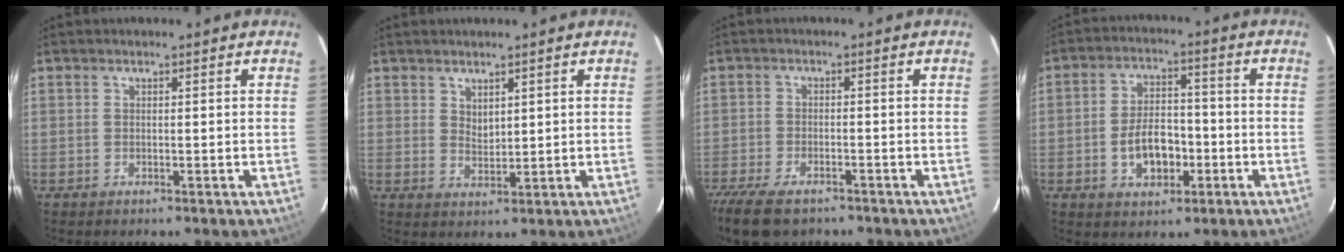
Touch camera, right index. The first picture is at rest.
{"total": 2.5, "force": [1.8, 1.3, 1.2], "torque": [-0.017, -0.002, 0.033]}
{"total": 11.4, "force": [-8.5, 4.7, 5.9], "torque": [-0.154, -0.036, -0.155]}
{"total": 8.6, "force": [-2.7, 5.2, 6.3], "torque": [-0.121, 0.018, -0.035]}